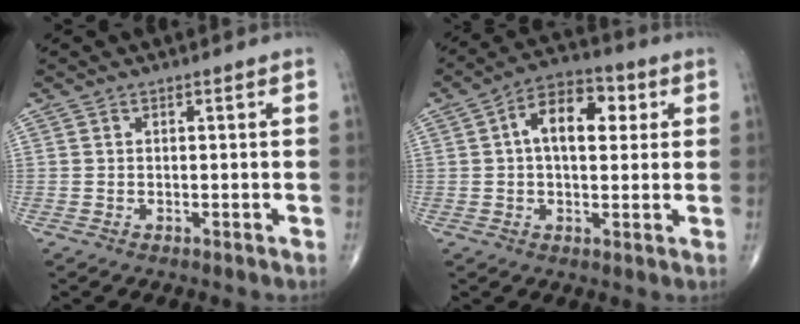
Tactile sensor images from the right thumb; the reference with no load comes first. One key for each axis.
{"total": 11.1, "fx": 2.4, "fy": 6.3, "fz": 8.8, "tx": -0.121, "ty": 0.016, "tz": 0.029}